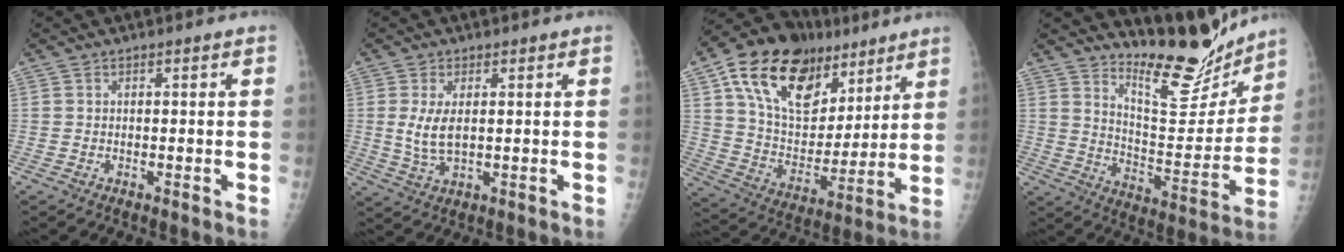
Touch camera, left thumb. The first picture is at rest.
{"total": 5.3, "force": [0.7, 2.5, 4.6], "torque": [-0.096, -0.011, 0.019]}
{"total": 23.9, "force": [12.9, 14.4, 14.0], "torque": [-0.209, -0.028, 0.227]}
{"total": 16.5, "force": [14.7, 4.0, 6.2], "torque": [-0.055, -0.128, 0.232]}